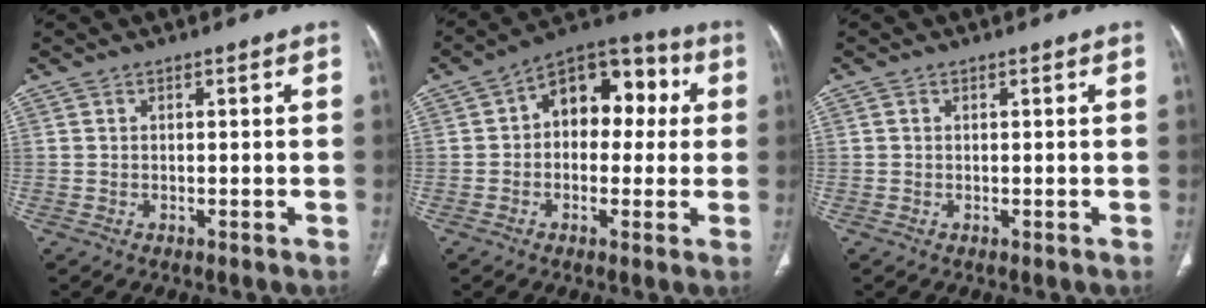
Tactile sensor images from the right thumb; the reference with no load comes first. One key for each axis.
{"total": 13.6, "fx": 2.0, "fy": 9.1, "fz": 9.9, "tx": -0.087, "ty": 0.038, "tz": 0.015}
{"total": 0.0}